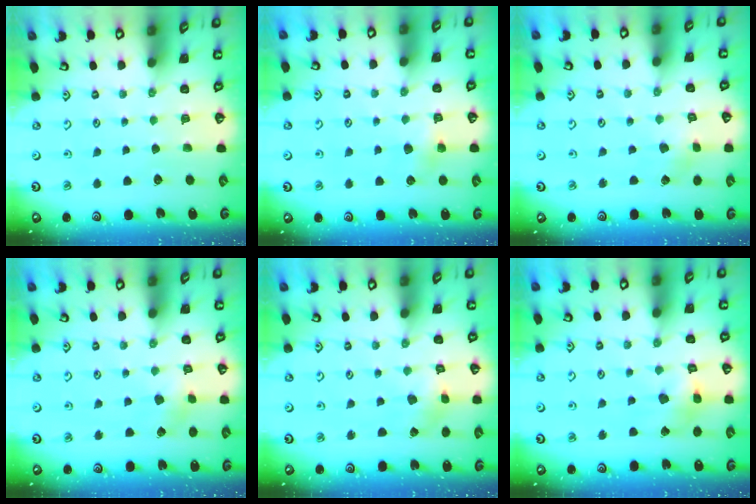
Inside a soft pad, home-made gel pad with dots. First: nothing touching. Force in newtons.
{"total": 5.8, "press": 5.7, "slide": 1.3}
{"total": 2.1, "press": 2.1, "slide": 0.3}
{"total": 3.0, "press": 3.0, "slide": 0.4}
{"total": 1.4, "press": 1.4, "slide": 0.2}
{"total": 9.5, "press": 9.4, "slide": 1.2}